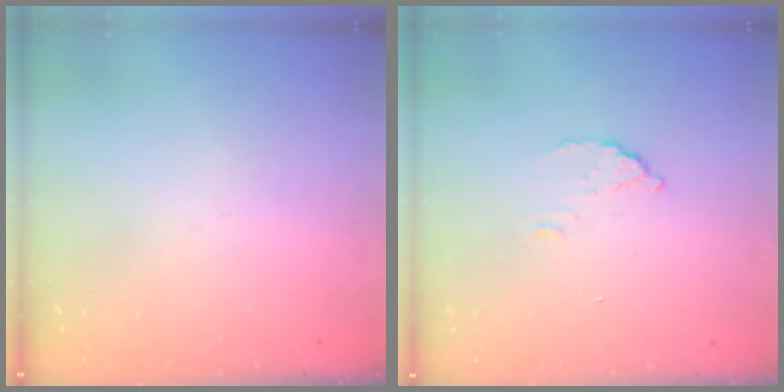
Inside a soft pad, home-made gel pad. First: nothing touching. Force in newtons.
{"total": 2.7, "press": 2.7, "slide": 0.1}